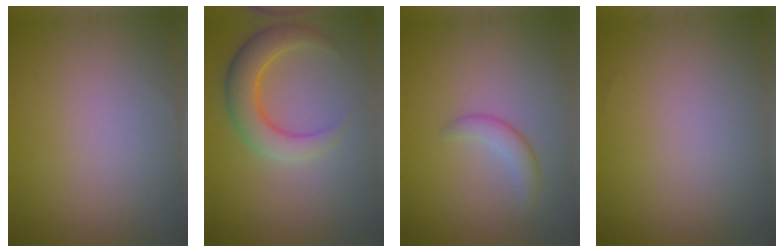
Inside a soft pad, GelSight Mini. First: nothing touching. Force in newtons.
{"total": 4.7, "press": 4.7, "slide": 0.2}
{"total": 1.9, "press": 1.9, "slide": 0.0}
{"total": 0.0}